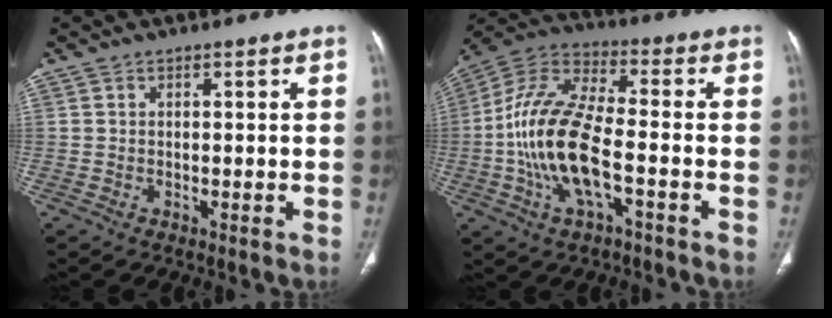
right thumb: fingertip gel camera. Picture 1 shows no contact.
{"total": 16.6, "force": [-3.8, 6.6, 14.7], "torque": [-0.305, 0.031, -0.074]}